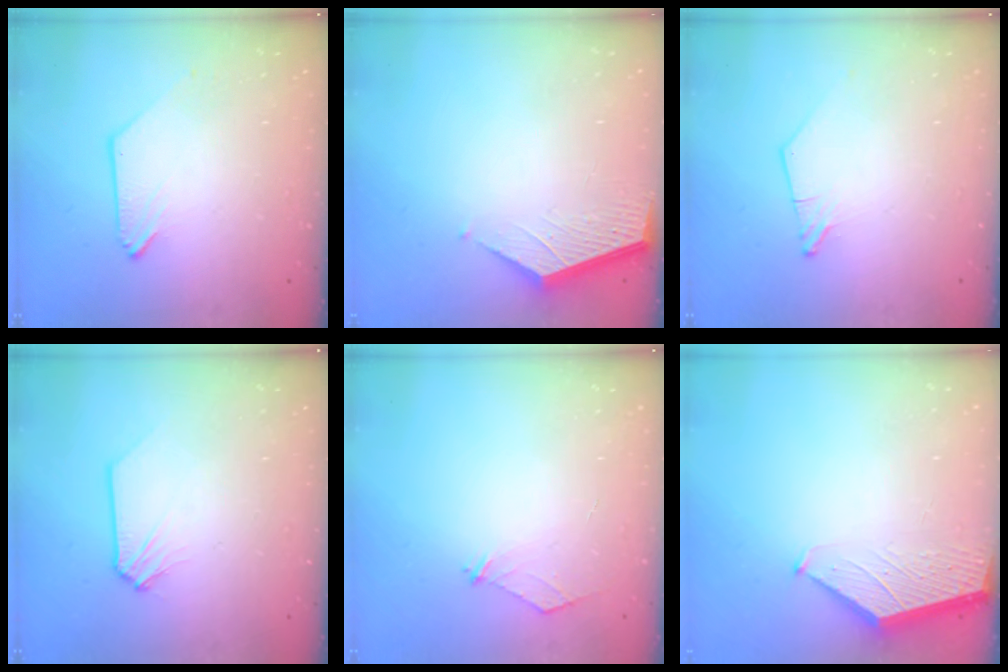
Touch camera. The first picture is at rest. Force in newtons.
{"total": 3.8, "press": 3.8, "slide": 0.3}
{"total": 0.0}
{"total": 0.0}
{"total": 4.1, "press": 4.1, "slide": 0.5}
{"total": 1.8, "press": 1.8, "slide": 0.2}